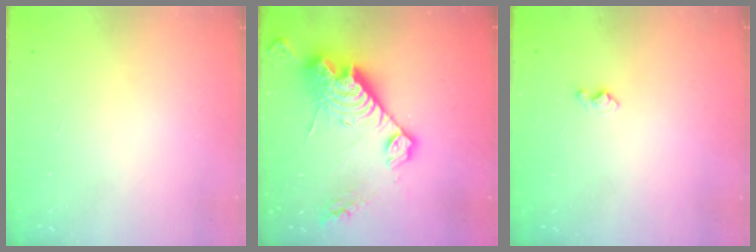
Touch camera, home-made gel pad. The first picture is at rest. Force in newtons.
{"total": 19.8, "press": 19.7, "slide": 1.8}
{"total": 3.7, "press": 3.7, "slide": 0.4}